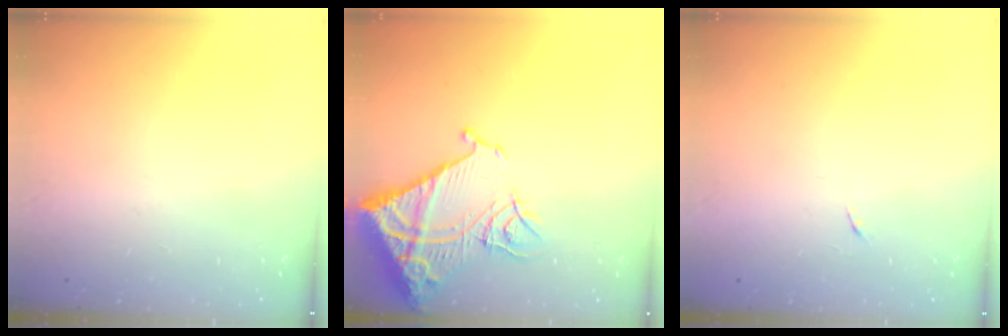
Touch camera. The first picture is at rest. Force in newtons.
{"total": 18.4, "press": 18.3, "slide": 2.2}
{"total": 3.8, "press": 3.7, "slide": 0.8}